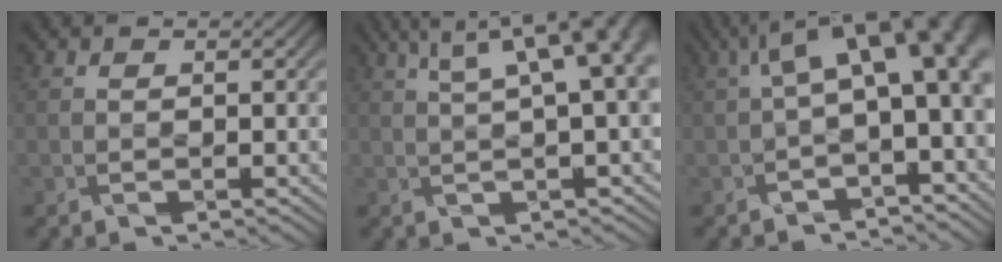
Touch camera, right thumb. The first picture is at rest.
{"total": 10.9, "force": [4.1, 3.6, 9.4], "torque": [-0.125, 0.044, 0.055]}
{"total": 11.4, "force": [2.0, 4.6, 10.3], "torque": [-0.145, 0.013, 0.041]}